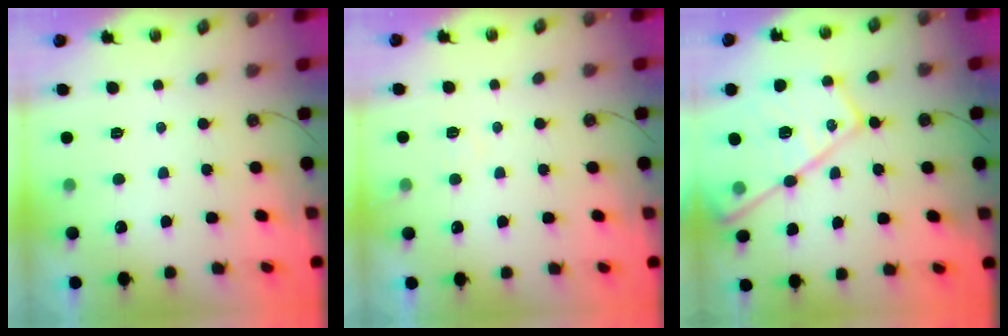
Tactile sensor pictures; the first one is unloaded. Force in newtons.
{"total": 3.8, "press": 3.7, "slide": 0.5}
{"total": 21.7, "press": 21.7, "slide": 1.2}